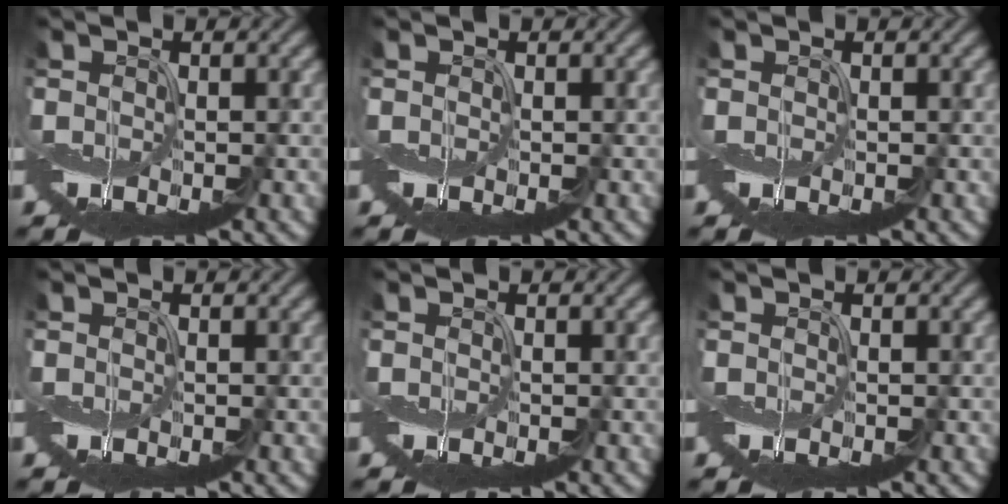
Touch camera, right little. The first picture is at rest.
{"total": 0.0}
{"total": 0.0}
{"total": 0.0}
{"total": 0.0}
{"total": 0.0}